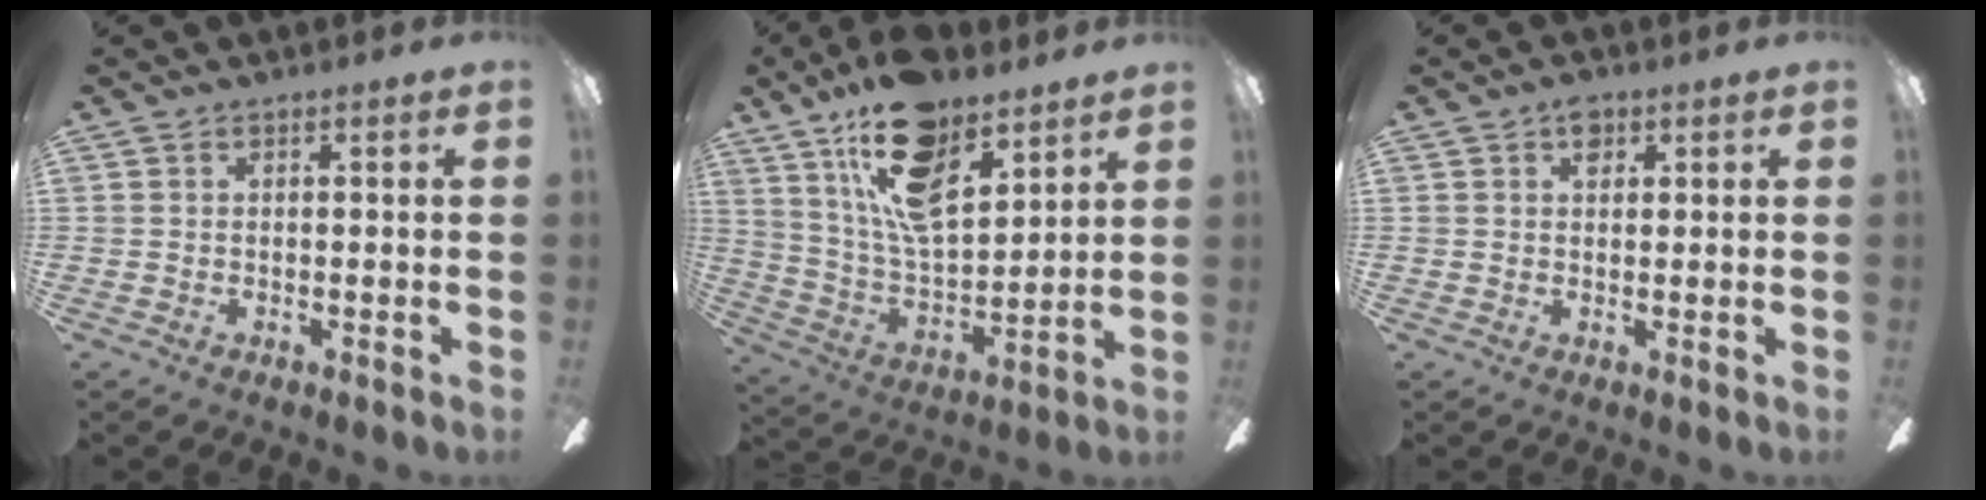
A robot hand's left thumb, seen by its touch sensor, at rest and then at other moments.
{"total": 19.0, "force": [12.3, 8.3, 11.9], "torque": [-0.224, -0.055, 0.215]}
{"total": 2.8, "force": [1.5, 1.8, 1.6], "torque": [-0.018, -0.001, 0.022]}